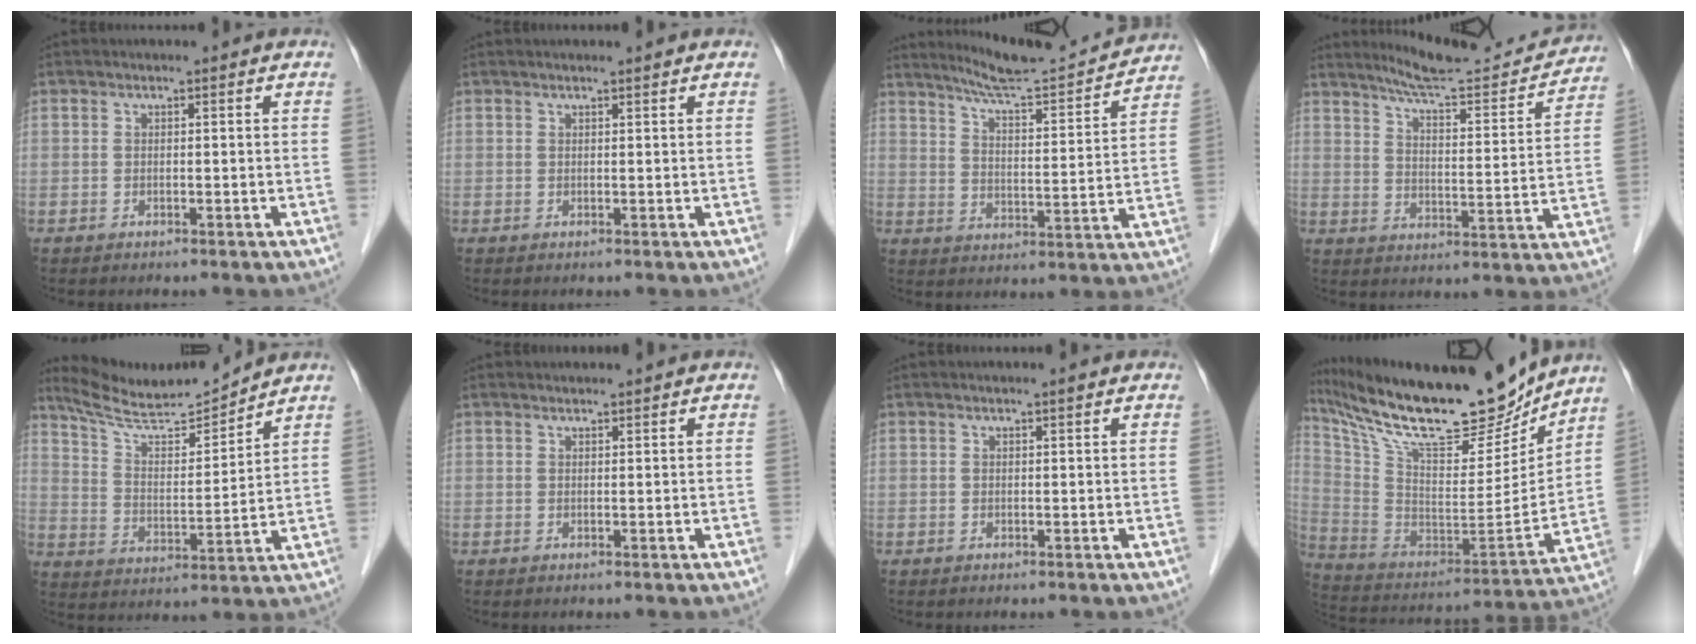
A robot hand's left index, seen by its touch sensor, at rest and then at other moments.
{"total": 1.2, "force": [1.0, 0.0, 0.7], "torque": [-0.011, 0.008, 0.016]}
{"total": 13.8, "force": [13.2, -0.1, 4.0], "torque": [-0.067, -0.009, 0.193]}
{"total": 14.9, "force": [14.2, 1.0, 4.1], "torque": [-0.062, -0.027, 0.195]}
{"total": 10.6, "force": [10.4, 0.0, 2.2], "torque": [-0.048, -0.002, 0.192]}
{"total": 0.9, "force": [0.9, -0.1, 0.1], "torque": [-0.005, 0.007, 0.018]}
{"total": 0.8, "force": [0.6, -0.1, 0.5], "torque": [-0.013, 0.001, 0.012]}
{"total": 25.6, "force": [21.5, 6.2, 12.4], "torque": [-0.235, -0.013, 0.349]}